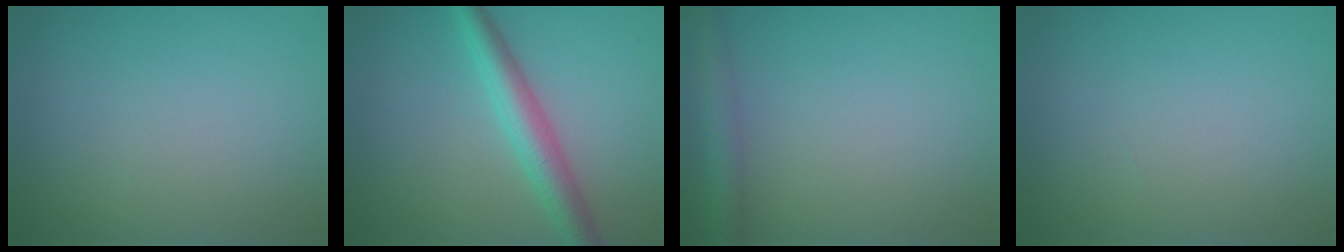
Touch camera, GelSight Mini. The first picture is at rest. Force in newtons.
{"total": 4.1, "press": 4.1, "slide": 0.1}
{"total": 2.8, "press": 2.8, "slide": 0.1}
{"total": 0.0}